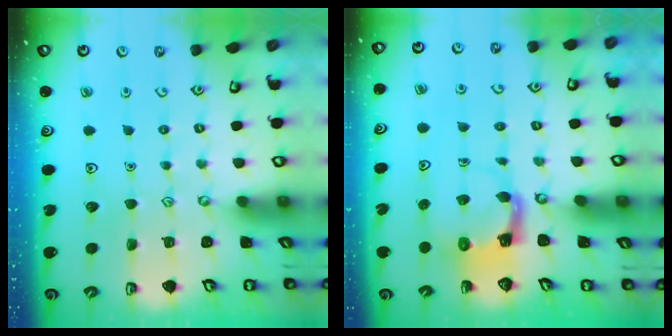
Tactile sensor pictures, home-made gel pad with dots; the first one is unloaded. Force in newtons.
{"total": 3.9, "press": 3.9, "slide": 0.7}